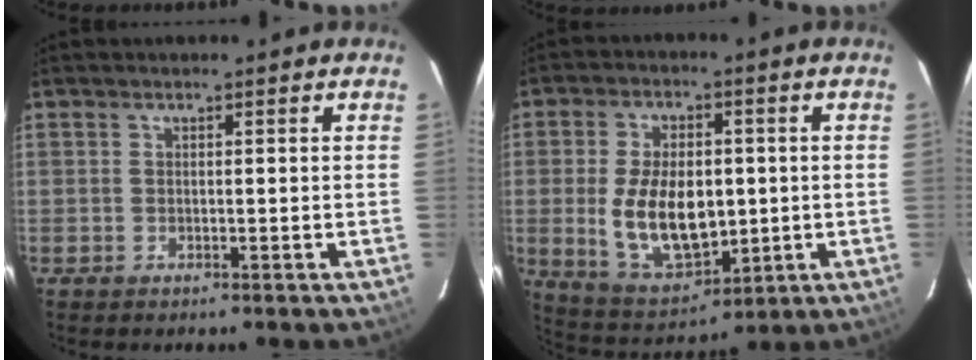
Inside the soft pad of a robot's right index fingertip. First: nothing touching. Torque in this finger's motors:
{"motor_torque": [1.06, -0.63, 0.62, 0.21]}